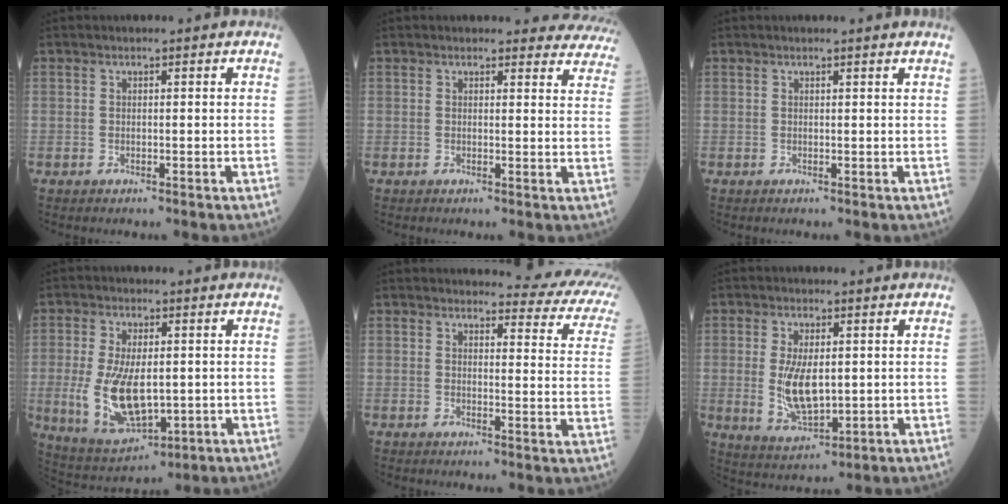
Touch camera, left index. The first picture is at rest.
{"total": 10.2, "force": [9.8, 2.9, 0.4], "torque": [0.050, -0.034, 0.061]}
{"total": 1.2, "force": [1.0, -0.3, 0.4], "torque": [-0.020, -0.005, 0.013]}
{"total": 11.4, "force": [-1.0, 5.3, 10.0], "torque": [-0.201, -0.010, -0.002]}
{"total": 11.3, "force": [10.5, 2.1, 3.8], "torque": [-0.017, -0.051, 0.086]}
{"total": 7.7, "force": [0.2, 3.3, 7.0], "torque": [-0.142, -0.009, 0.010]}